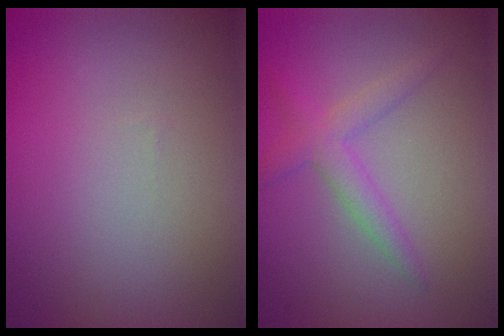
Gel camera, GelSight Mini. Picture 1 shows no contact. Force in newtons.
{"total": 2.4, "press": 2.4, "slide": 0.2}